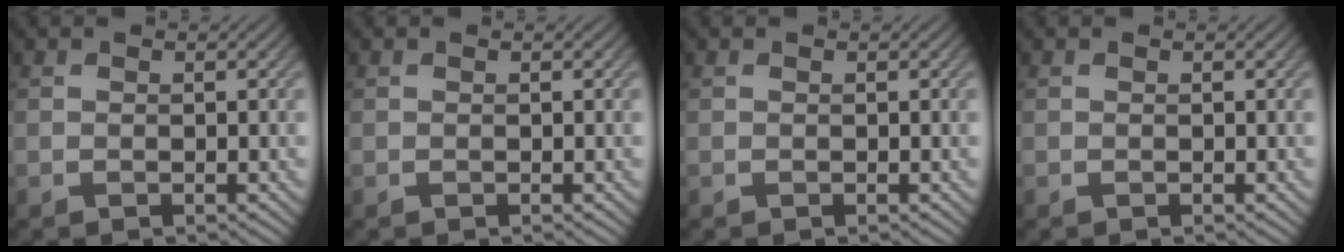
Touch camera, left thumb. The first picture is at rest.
{"total": 0.0}
{"total": 0.0}
{"total": 0.0}